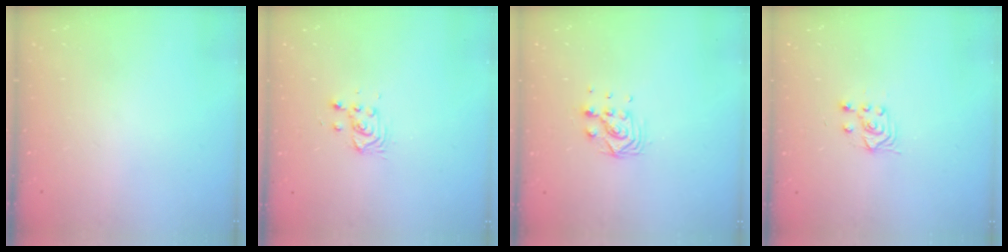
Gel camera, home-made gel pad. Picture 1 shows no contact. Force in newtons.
{"total": 3.2, "press": 3.2, "slide": 0.4}
{"total": 7.5, "press": 7.5, "slide": 0.6}
{"total": 4.2, "press": 4.0, "slide": 1.4}